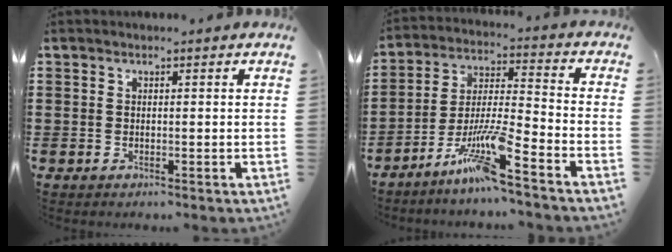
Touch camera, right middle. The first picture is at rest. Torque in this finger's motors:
{"motor_torque": [1.21, -0.93, 0.70, 0.21]}